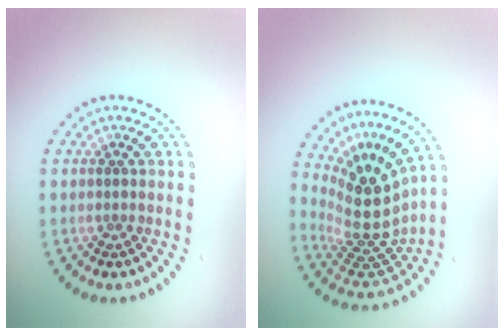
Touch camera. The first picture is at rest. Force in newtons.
{"total": 5.5, "press": 3.9, "slide": 3.8}